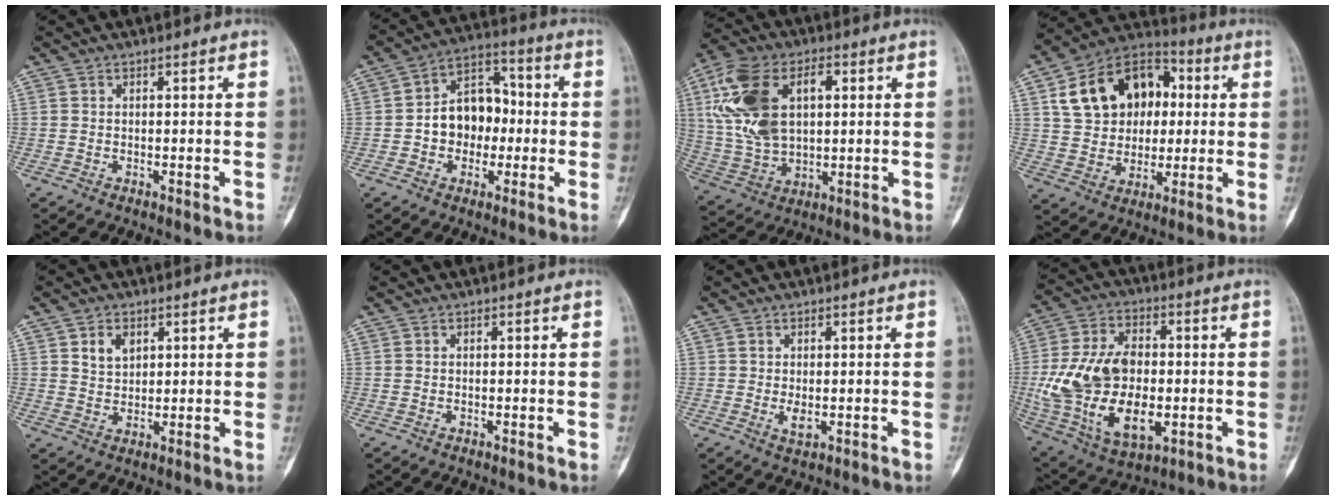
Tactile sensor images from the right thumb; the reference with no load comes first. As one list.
[{"total": 11.6, "force": [-1.0, 8.7, 7.7], "torque": [-0.082, 0.040, -0.024]}, {"total": 18.2, "force": [4.1, 11.0, 13.9], "torque": [-0.272, 0.008, 0.080]}, {"total": 18.9, "force": [4.3, 14.1, 11.9], "torque": [-0.166, 0.021, 0.072]}, {"total": 4.2, "force": [2.0, 2.9, 2.3], "torque": [-0.025, -0.015, 0.038]}, {"total": 0.0}, {"total": 2.0, "force": [-0.2, 0.9, 1.7], "torque": [-0.031, -0.007, 0.000]}, {"total": 22.0, "force": [-1.6, 13.1, 17.6], "torque": [-0.334, 0.001, -0.012]}]